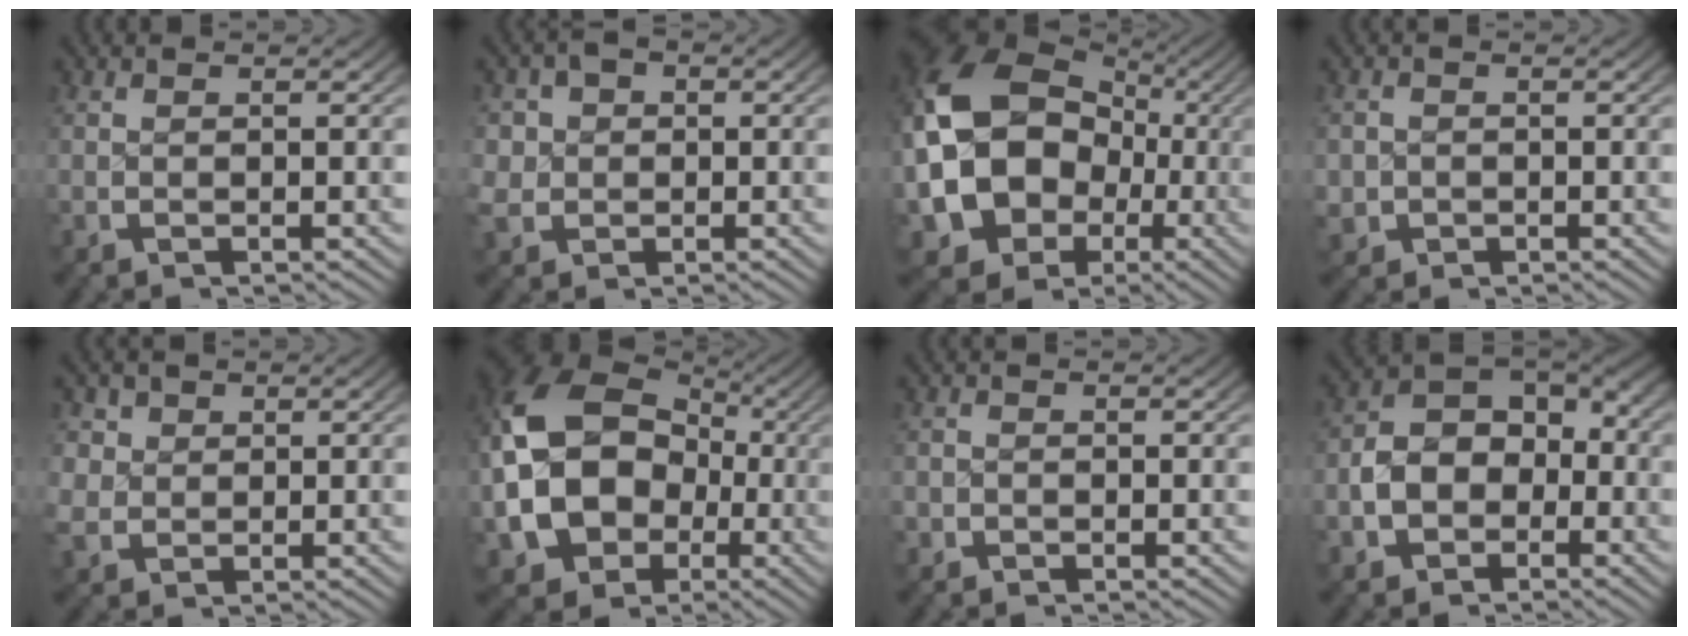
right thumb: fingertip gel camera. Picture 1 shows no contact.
{"total": 4.0, "force": [-0.9, 3.7, 1.3], "torque": [-0.044, -0.020, -0.010]}
{"total": 19.0, "force": [-3.0, 15.4, 10.7], "torque": [-0.258, -0.085, -0.032]}
{"total": 2.9, "force": [-1.2, 2.6, 0.5], "torque": [-0.025, -0.025, -0.014]}
{"total": 2.7, "force": [-0.1, 2.7, 0.6], "torque": [-0.028, -0.023, 0.010]}
{"total": 16.6, "force": [-2.4, 13.4, 9.5], "torque": [-0.240, -0.077, -0.019]}
{"total": 1.2, "force": [-0.9, 0.8, -0.2], "torque": [0.001, -0.009, -0.018]}
{"total": 7.9, "force": [-2.1, 6.3, 4.3], "torque": [-0.098, -0.010, -0.039]}